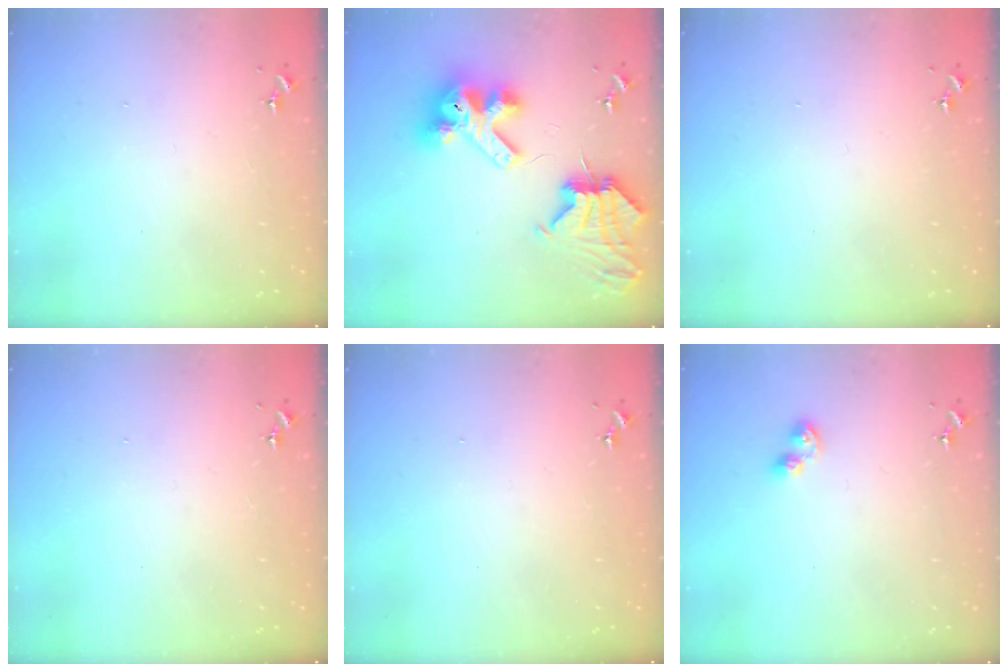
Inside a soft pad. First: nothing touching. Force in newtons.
{"total": 14.0, "press": 13.9, "slide": 1.9}
{"total": 0.0}
{"total": 0.0}
{"total": 0.0}
{"total": 4.7, "press": 4.6, "slide": 0.6}